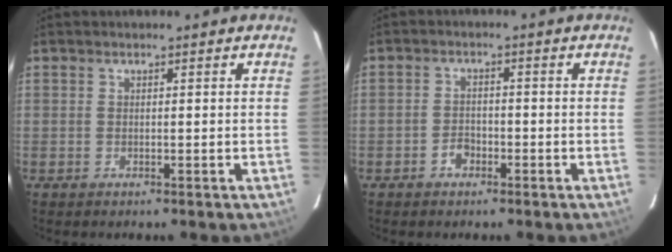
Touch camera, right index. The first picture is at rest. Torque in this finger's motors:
{"motor_torque": [0.37, -0.02, 0.02, -0.02]}